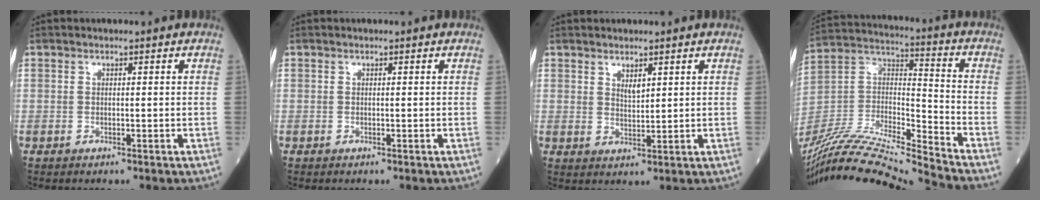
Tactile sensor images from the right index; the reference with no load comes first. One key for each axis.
{"total": 0.0}
{"total": 2.3, "fx": 1.4, "fy": 0.7, "fz": 1.7, "tx": -0.033, "ty": -0.005, "tz": 0.031}
{"total": 22.2, "fx": -20.6, "fy": -0.8, "fz": 8.1, "tx": -0.178, "ty": -0.004, "tz": -0.368}